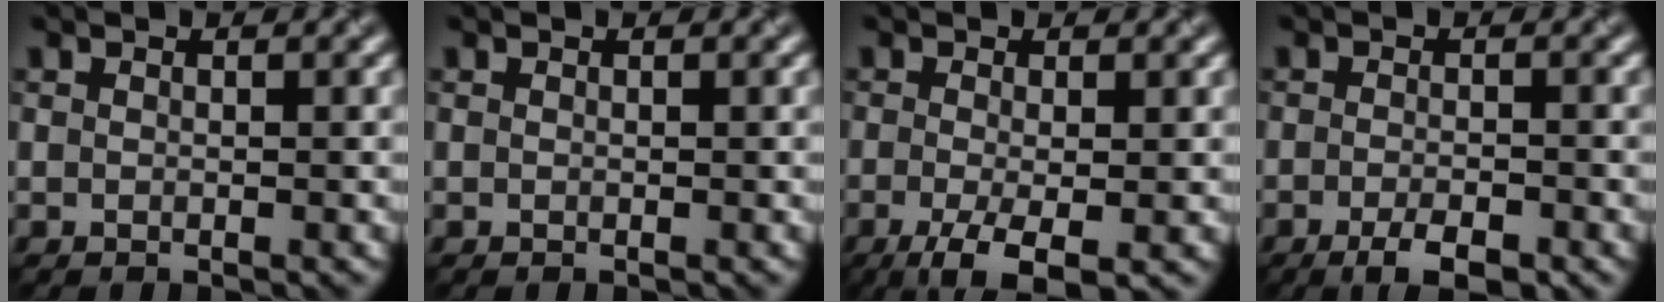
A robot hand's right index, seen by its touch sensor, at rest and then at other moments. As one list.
[{"total": 0.0}, {"total": 4.5, "force": [-1.8, 1.3, 3.9], "torque": [-0.079, -0.007, -0.034]}, {"total": 3.4, "force": [-2.0, 1.0, 2.6], "torque": [-0.046, -0.004, -0.034]}]